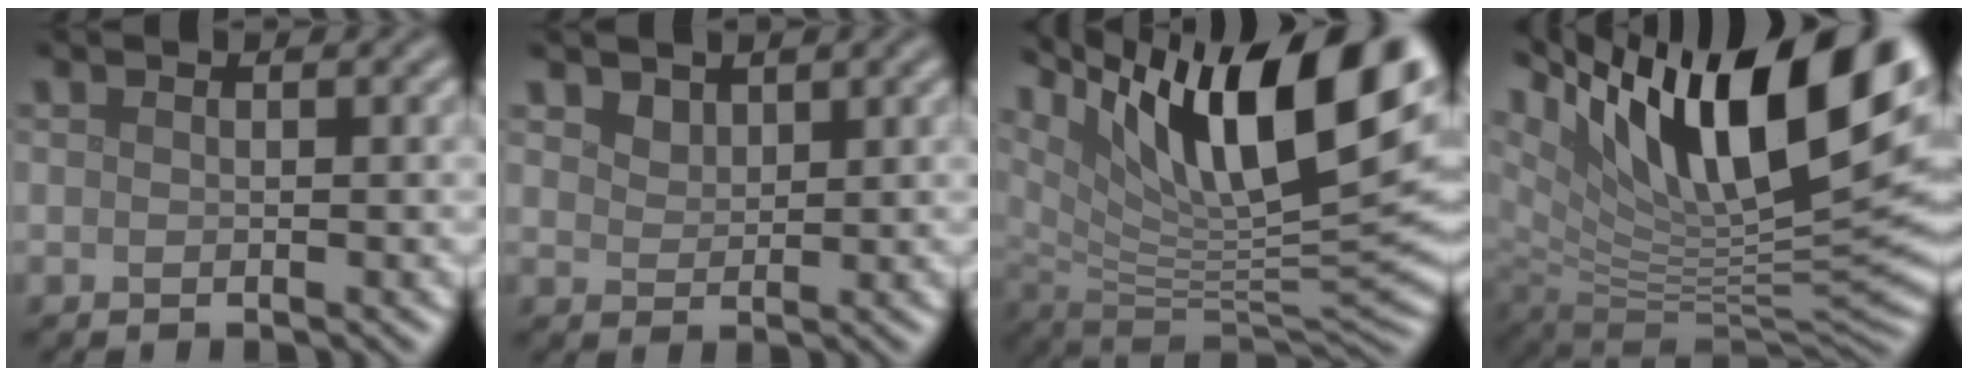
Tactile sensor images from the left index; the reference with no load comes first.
{"total": 1.5, "force": [1.2, 0.8, 0.3], "torque": [-0.011, -0.008, 0.026]}
{"total": 16.4, "force": [8.5, 5.3, 13.0], "torque": [-0.228, 0.012, 0.153]}
{"total": 17.7, "force": [9.0, 6.7, 13.7], "torque": [-0.245, 0.023, 0.157]}